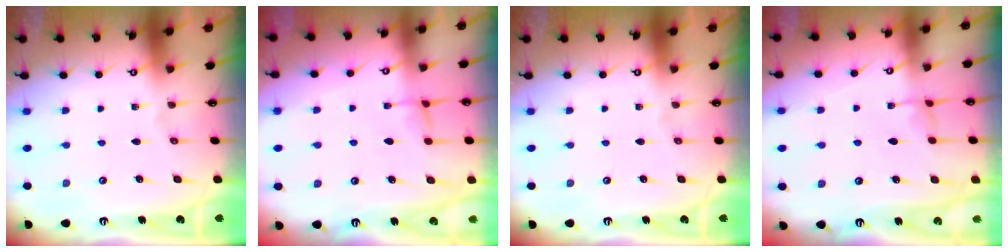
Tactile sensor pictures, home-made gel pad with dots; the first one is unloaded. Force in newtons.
{"total": 1.9, "press": 1.9, "slide": 0.2}
{"total": 0.0}
{"total": 2.1, "press": 2.1, "slide": 0.3}